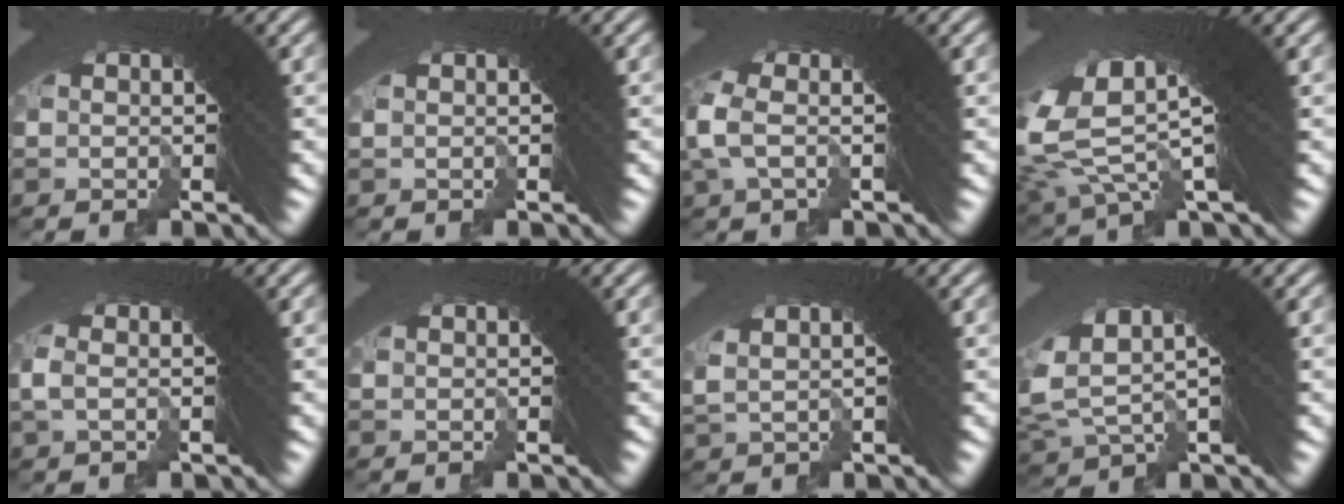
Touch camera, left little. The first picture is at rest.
{"total": 0.8, "force": [0.5, -0.5, 0.3], "torque": [0.007, 0.011, 0.006]}
{"total": 2.5, "force": [0.2, 0.5, 2.4], "torque": [-0.052, 0.004, 0.000]}
{"total": 10.4, "force": [3.3, 5.3, 8.3], "torque": [-0.160, 0.012, 0.049]}
{"total": 1.2, "force": [-0.2, -0.4, 1.1], "torque": [-0.017, 0.008, -0.007]}
{"total": 0.0}
{"total": 2.6, "force": [1.2, 0.7, 2.2], "torque": [-0.026, 0.013, 0.021]}
{"total": 9.0, "force": [3.3, 5.1, 6.6], "torque": [-0.131, 0.014, 0.048]}